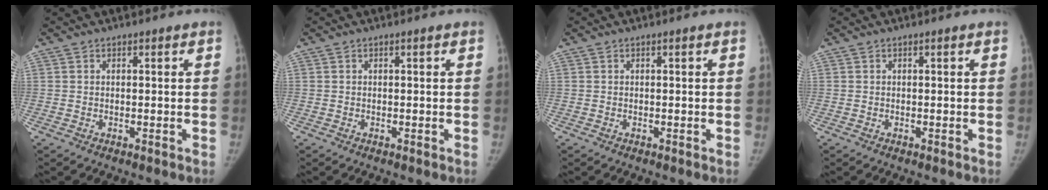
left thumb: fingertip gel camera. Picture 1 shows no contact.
{"total": 0.0}
{"total": 0.0}
{"total": 0.0}